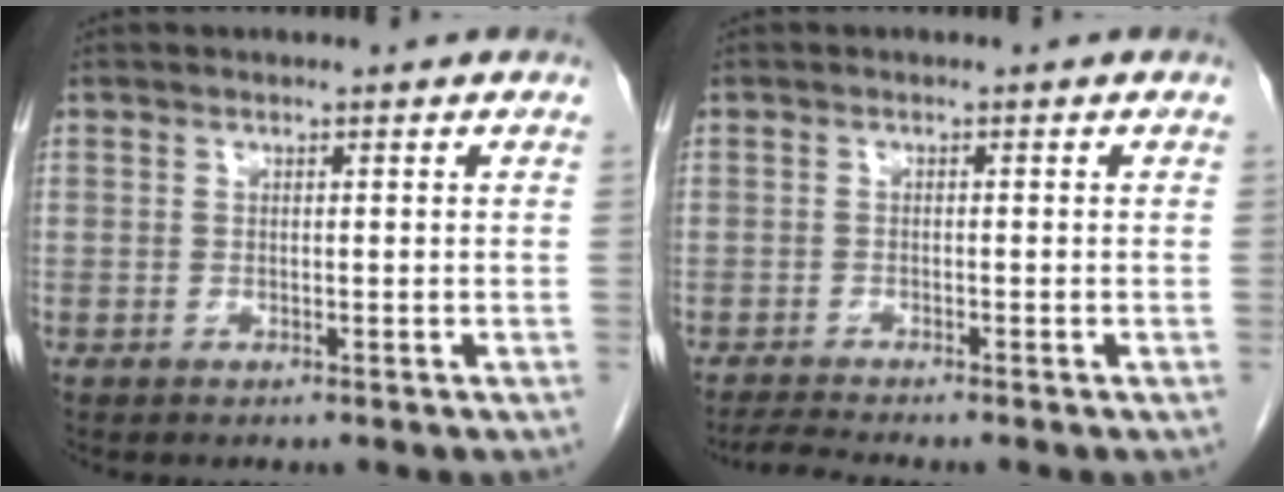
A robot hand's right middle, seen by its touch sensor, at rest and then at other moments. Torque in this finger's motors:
{"motor_torque": [0.03, -0.02, -0.01, 0.00]}